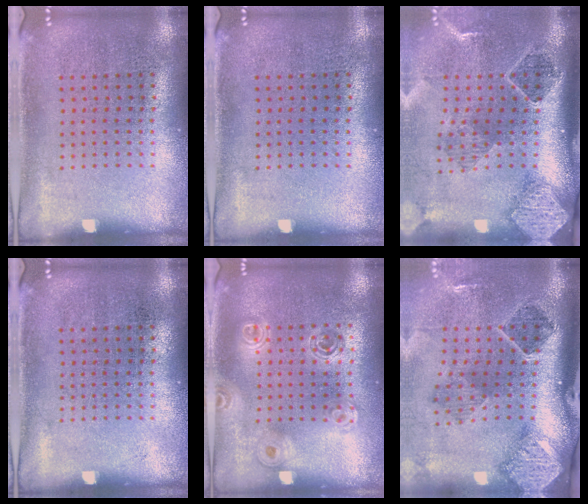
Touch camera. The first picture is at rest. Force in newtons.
{"total": 0.0}
{"total": 2.8, "press": 2.0, "slide": 1.9}
{"total": 0.0}
{"total": 1.6, "press": 1.4, "slide": 0.7}
{"total": 2.9, "press": 1.8, "slide": 2.3}